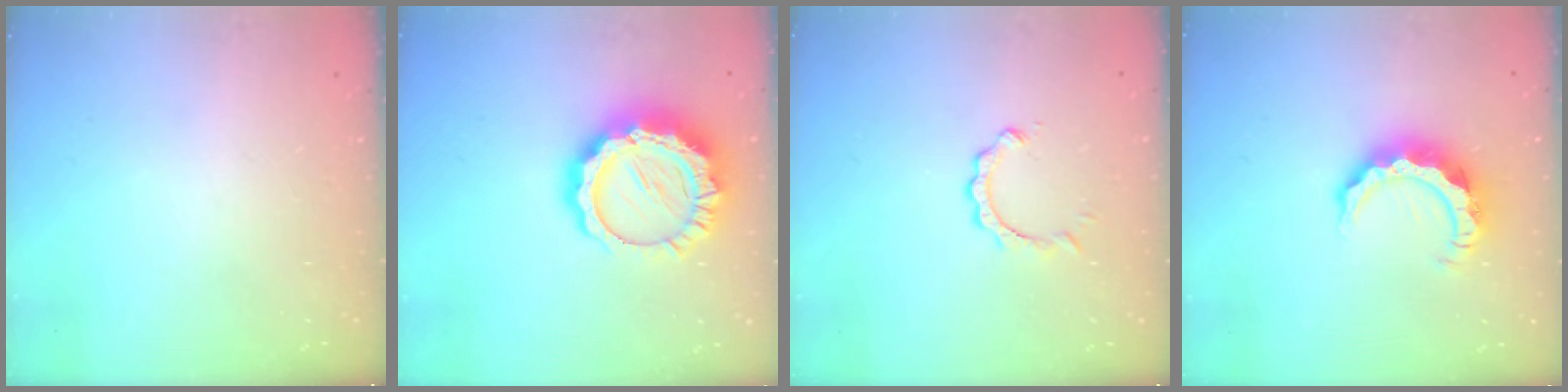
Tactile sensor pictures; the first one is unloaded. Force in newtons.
{"total": 16.4, "press": 16.3, "slide": 1.4}
{"total": 2.1, "press": 2.1, "slide": 0.2}
{"total": 9.3, "press": 9.2, "slide": 1.0}